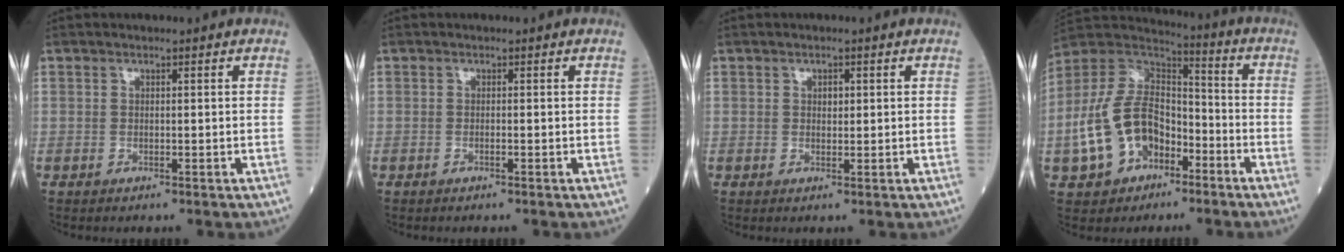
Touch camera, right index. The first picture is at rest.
{"total": 0.0}
{"total": 1.3, "force": [0.4, 0.8, 0.9], "torque": [-0.007, -0.001, 0.006]}
{"total": 15.6, "force": [-6.1, 9.8, 10.6], "torque": [-0.233, 0.025, -0.108]}